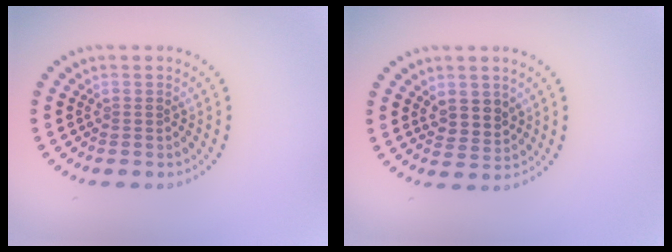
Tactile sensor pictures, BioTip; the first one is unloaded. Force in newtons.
{"total": 2.3, "press": 2.2, "slide": 0.8}